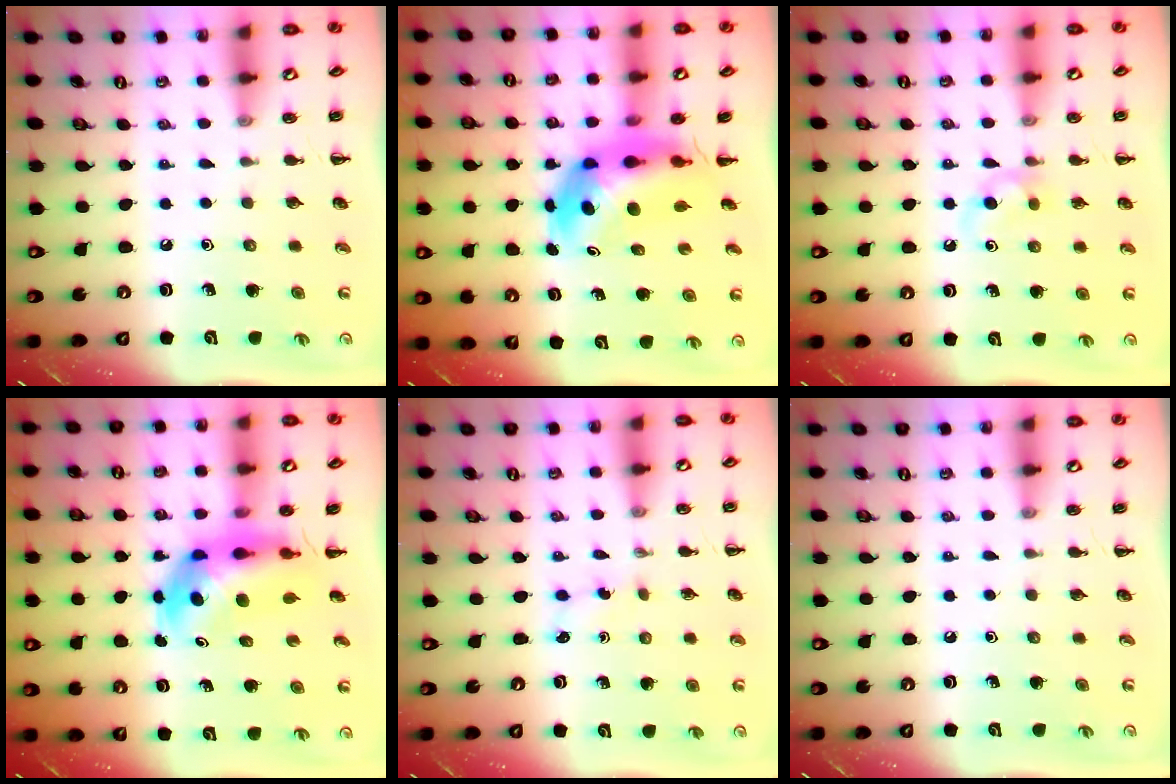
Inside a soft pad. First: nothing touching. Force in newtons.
{"total": 7.3, "press": 6.9, "slide": 2.6}
{"total": 5.1, "press": 4.7, "slide": 1.9}
{"total": 6.4, "press": 6.2, "slide": 1.7}
{"total": 2.7, "press": 2.5, "slide": 0.9}
{"total": 0.7, "press": 0.6, "slide": 0.4}